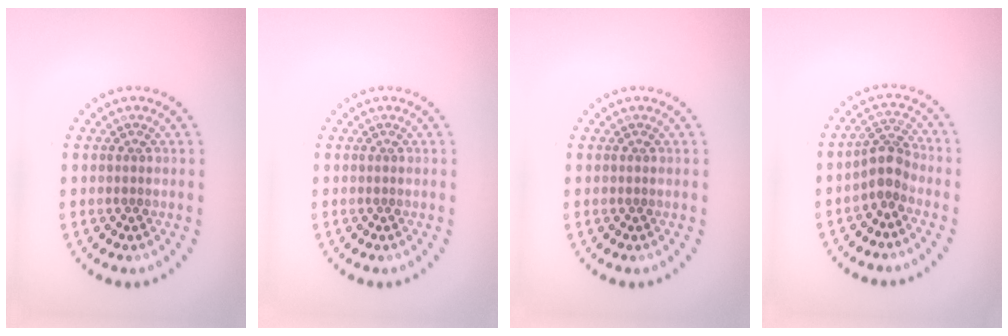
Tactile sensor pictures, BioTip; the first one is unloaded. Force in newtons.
{"total": 0.0}
{"total": 0.0}
{"total": 2.7, "press": 2.1, "slide": 1.7}